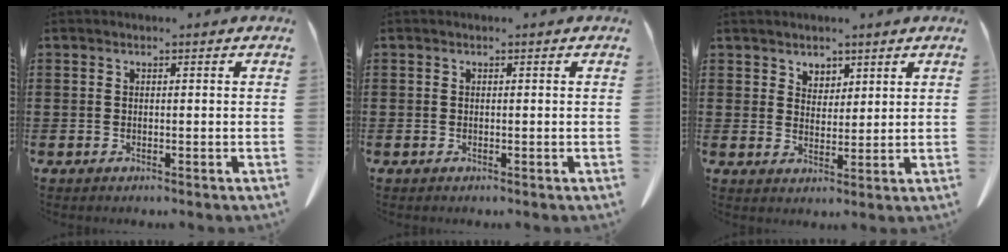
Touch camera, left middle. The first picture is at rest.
{"total": 0.0}
{"total": 3.2, "force": [2.6, 1.8, 0.2], "torque": [-0.013, 0.004, 0.050]}